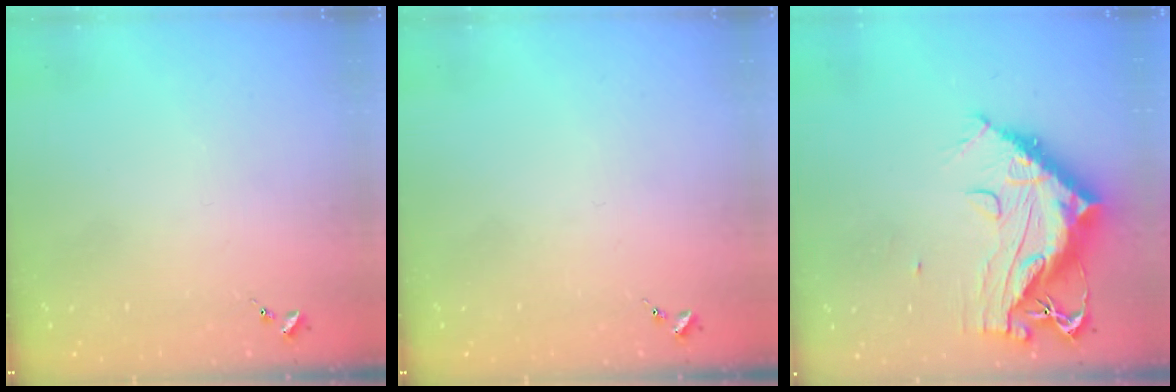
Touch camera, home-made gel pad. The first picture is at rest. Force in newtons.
{"total": 0.0}
{"total": 16.4, "press": 16.3, "slide": 1.5}